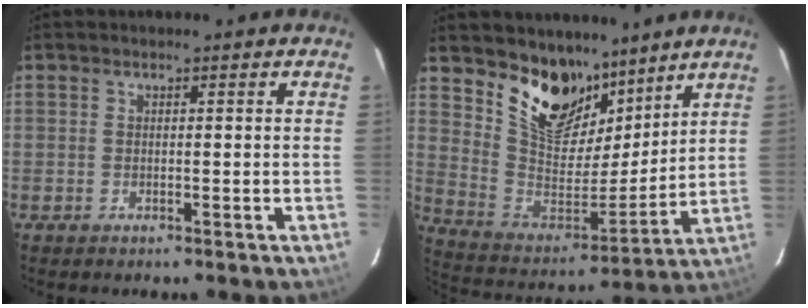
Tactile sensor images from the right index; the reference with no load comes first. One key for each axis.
{"total": 16.8, "fx": 11.8, "fy": 8.9, "fz": 8.1, "tx": -0.172, "ty": -0.011, "tz": 0.222}